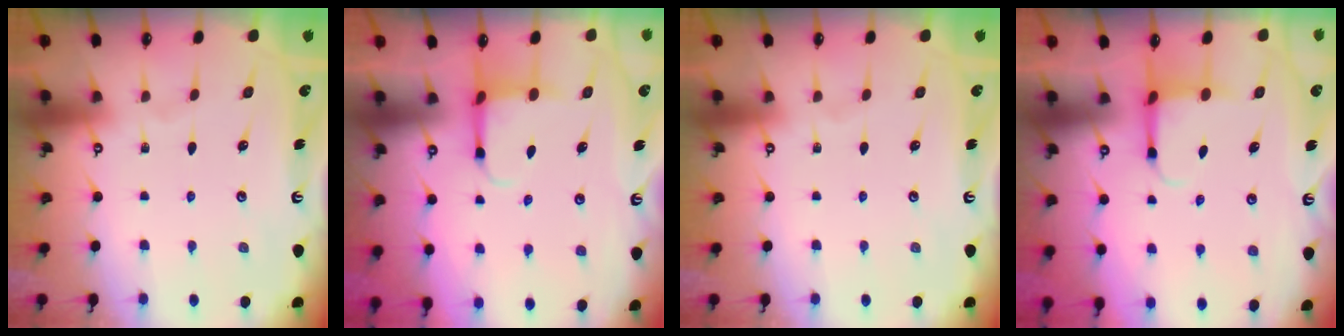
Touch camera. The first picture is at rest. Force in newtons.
{"total": 4.0, "press": 3.8, "slide": 1.3}
{"total": 0.0}
{"total": 3.8, "press": 3.6, "slide": 1.3}